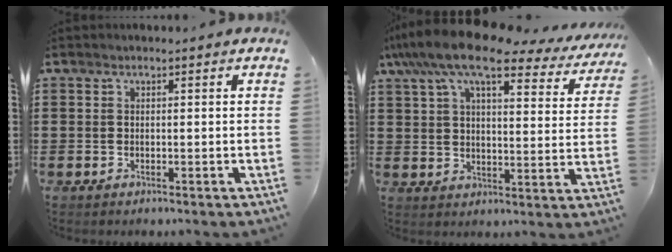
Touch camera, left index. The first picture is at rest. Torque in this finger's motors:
{"motor_torque": [2.14, 0.00, 1.05, 0.21]}